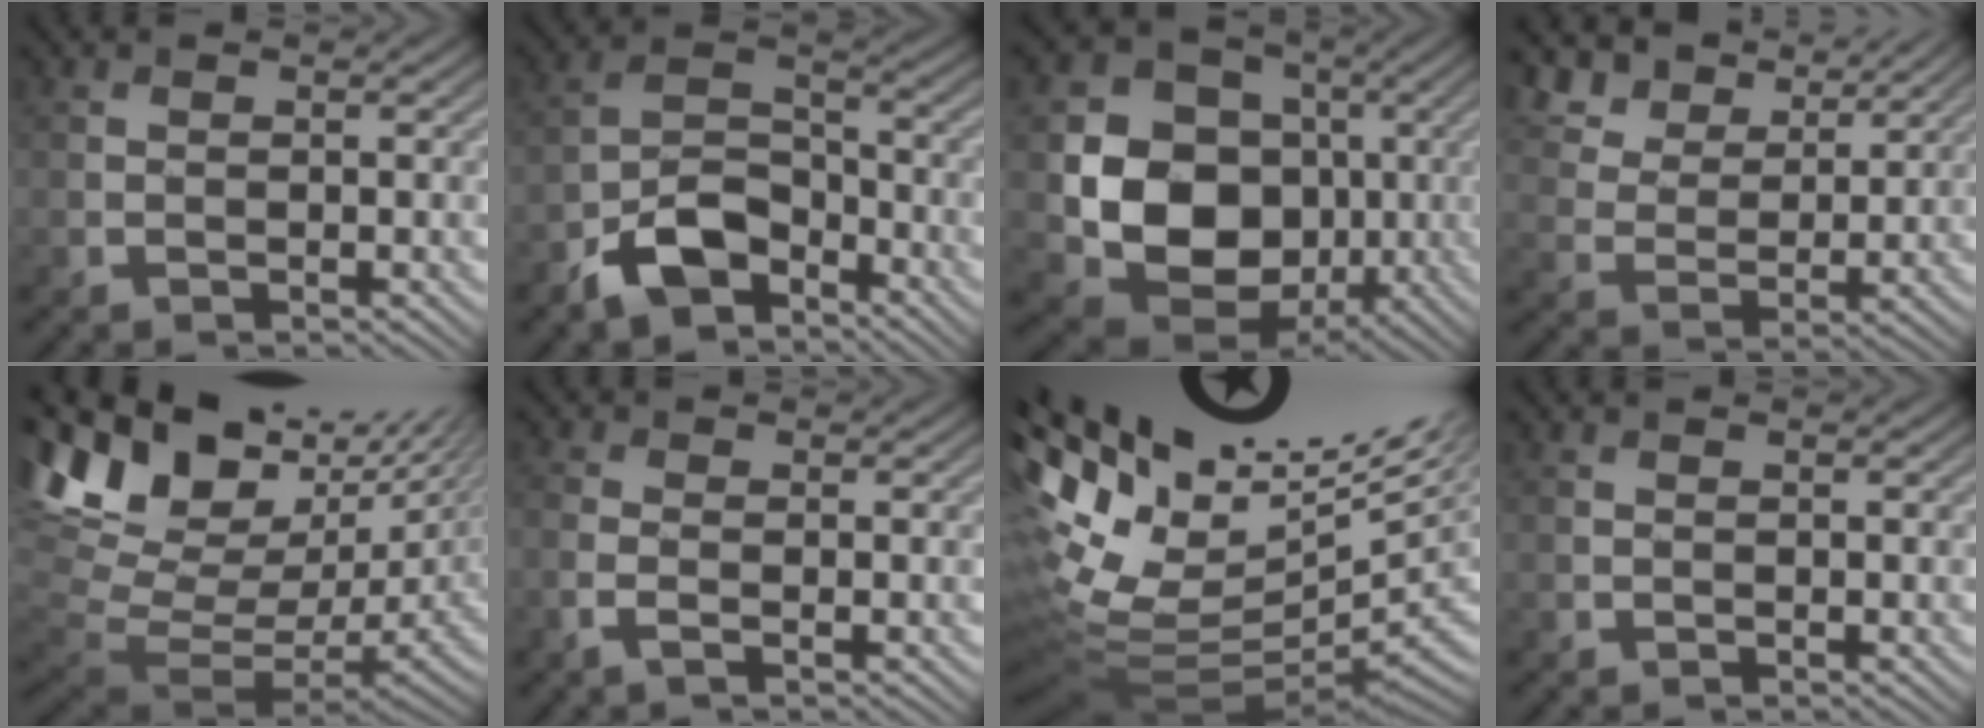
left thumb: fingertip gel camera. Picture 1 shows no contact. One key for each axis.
{"total": 7.7, "fx": -5.1, "fy": 4.0, "fz": 4.1, "tx": -0.077, "ty": 0.003, "tz": -0.113}
{"total": 12.3, "fx": -1.1, "fy": 10.3, "fz": 6.7, "tx": -0.146, "ty": -0.014, "tz": -0.028}
{"total": 8.8, "fx": 6.7, "fy": 4.3, "fz": 3.8, "tx": -0.101, "ty": 0.008, "tz": 0.131}
{"total": 16.3, "fx": 6.2, "fy": 7.8, "fz": 13.0, "tx": -0.274, "ty": -0.002, "tz": 0.147}
{"total": 2.1, "fx": -0.9, "fy": 0.7, "fz": 1.7, "tx": -0.050, "ty": -0.003, "tz": -0.027}
{"total": 16.7, "fx": 0.4, "fy": 9.0, "fz": 14.1, "tx": -0.256, "ty": -0.022, "tz": 0.065}
{"total": 0.0}